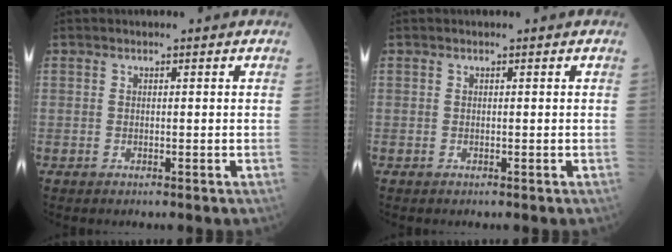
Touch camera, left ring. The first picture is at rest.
{"total": 0.0}